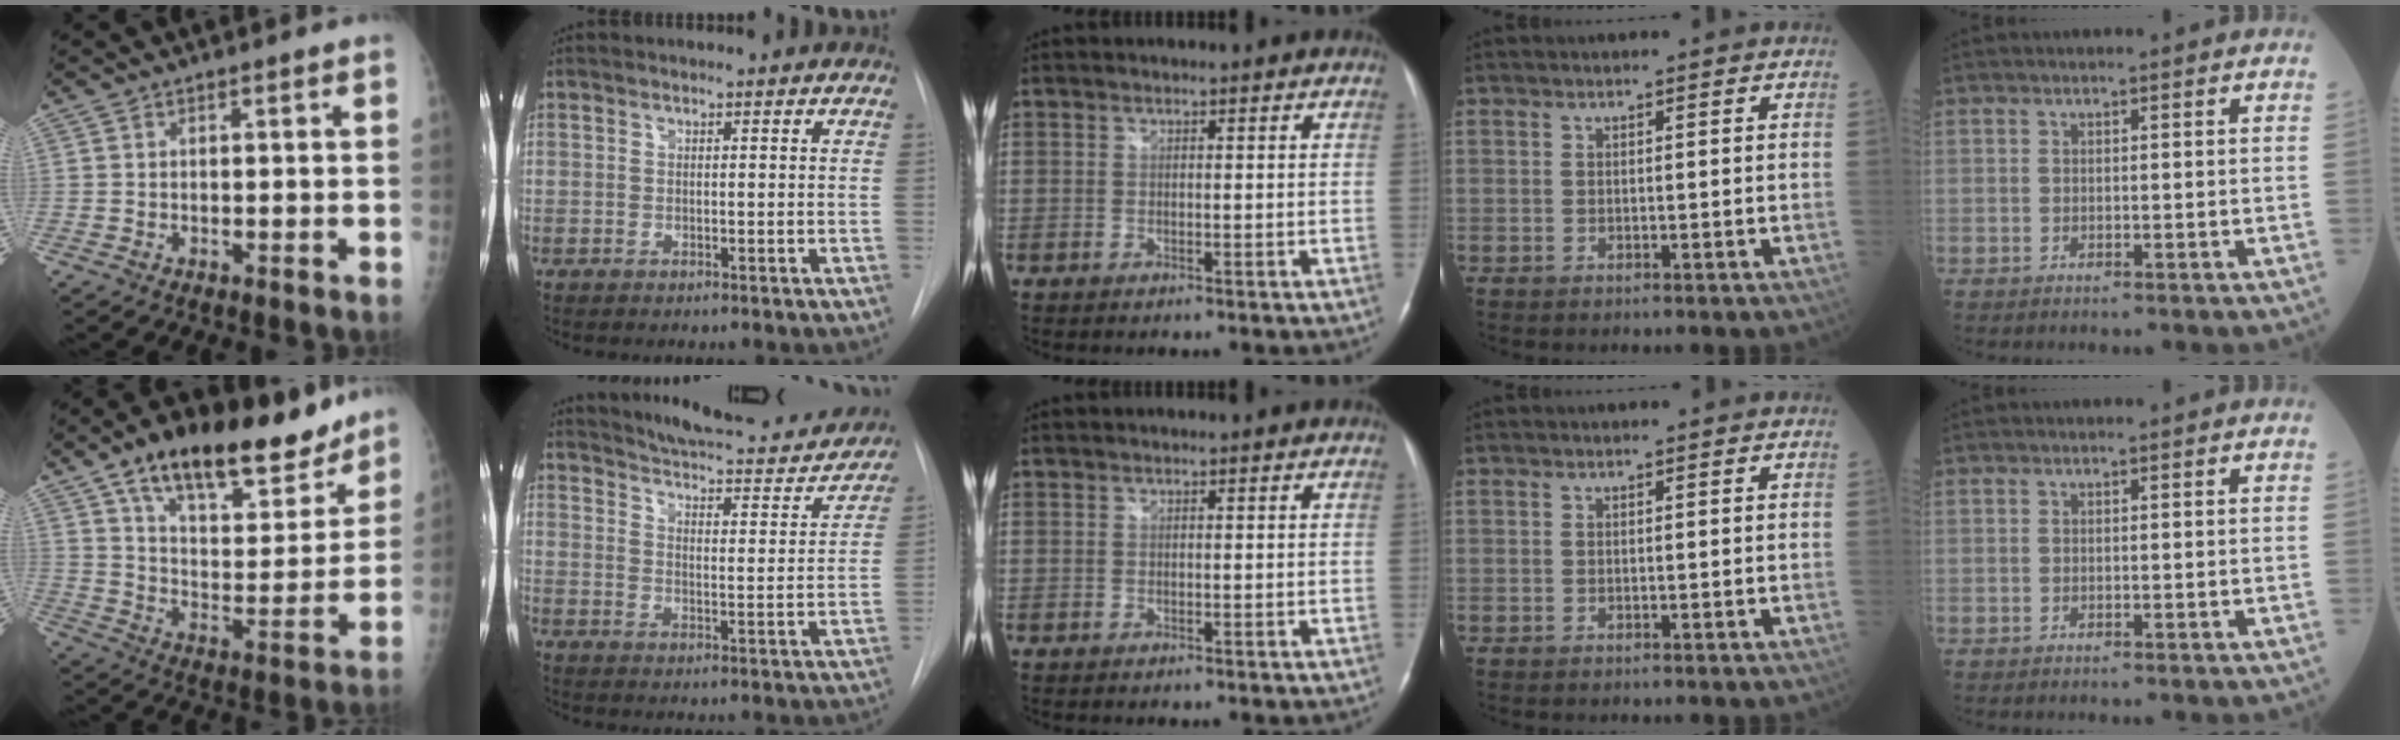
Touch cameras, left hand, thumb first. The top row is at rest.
{"thumb": {"total": 22.3, "force": [15.6, 9.4, 12.9], "torque": [-0.157, -0.059, 0.251]}, "index": {"total": 19.0, "force": [17.6, 3.6, 6.1], "torque": [-0.081, -0.027, 0.221]}}